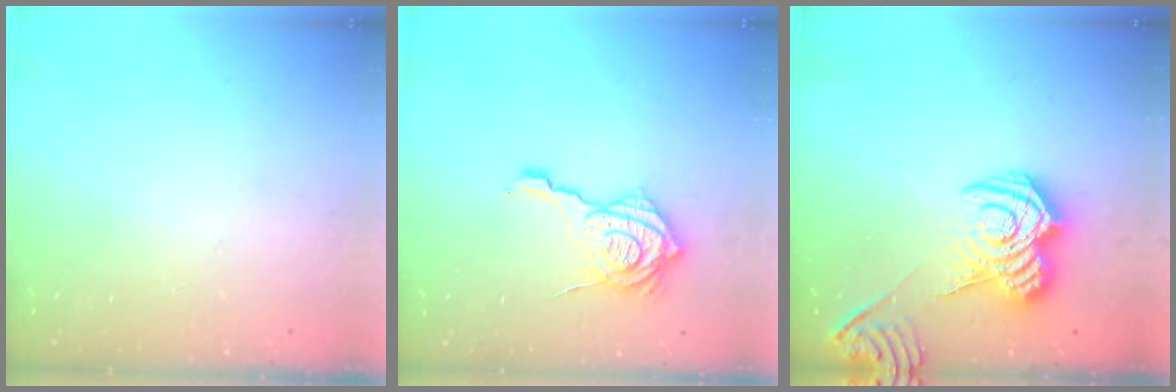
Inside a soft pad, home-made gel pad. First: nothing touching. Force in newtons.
{"total": 16.5, "press": 16.5, "slide": 1.8}
{"total": 13.0, "press": 13.0, "slide": 1.0}